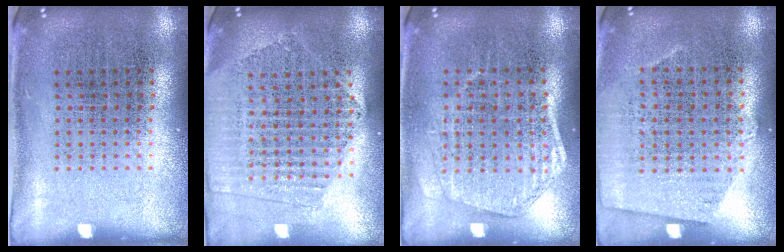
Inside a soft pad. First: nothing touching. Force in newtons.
{"total": 2.0, "press": 1.8, "slide": 0.9}
{"total": 1.5, "press": 1.4, "slide": 0.5}
{"total": 0.7, "press": 0.4, "slide": 0.5}